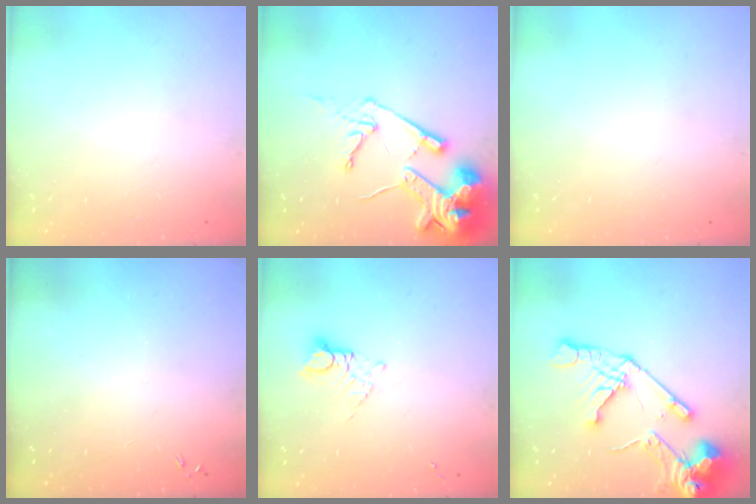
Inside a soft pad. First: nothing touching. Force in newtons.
{"total": 16.8, "press": 16.6, "slide": 2.2}
{"total": 0.0}
{"total": 0.0}
{"total": 6.1, "press": 6.1, "slide": 0.6}
{"total": 18.4, "press": 18.3, "slide": 2.1}